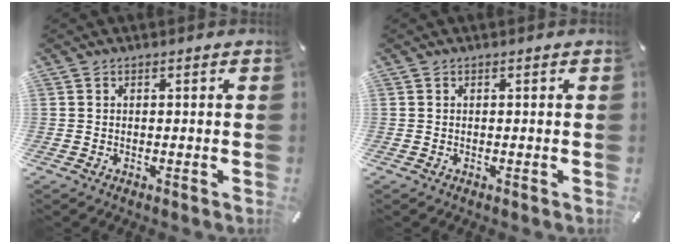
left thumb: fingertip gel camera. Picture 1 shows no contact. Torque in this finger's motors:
{"motor_torque": [0.00, 0.00, -0.02, 0.01, 0.00]}